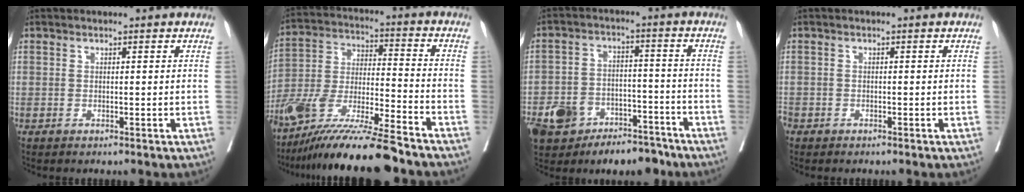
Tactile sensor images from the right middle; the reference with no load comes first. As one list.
[{"total": 19.0, "force": [-15.2, 0.9, 11.3], "torque": [-0.237, -0.034, -0.278]}, {"total": 10.1, "force": [-6.7, 6.5, 4.0], "torque": [-0.073, 0.019, -0.101]}, {"total": 2.1, "force": [-1.4, 1.4, 0.6], "torque": [-0.020, -0.002, -0.029]}]